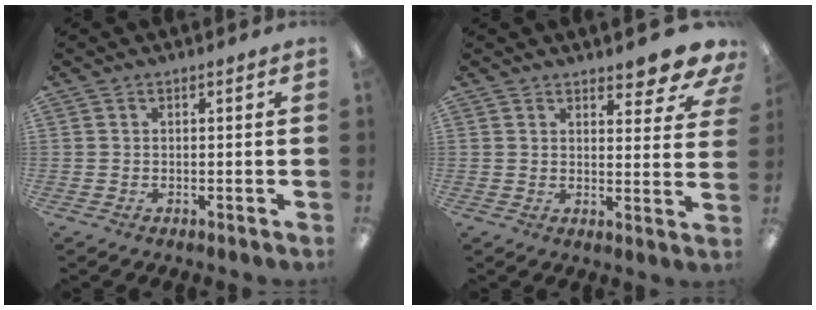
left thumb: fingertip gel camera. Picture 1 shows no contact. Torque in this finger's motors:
{"motor_torque": [0.01, -0.01, -0.39, 0.14, 0.04]}